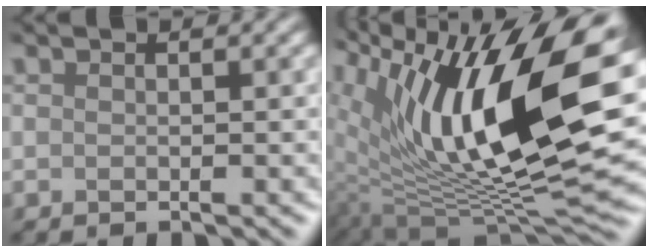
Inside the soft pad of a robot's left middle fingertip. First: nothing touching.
{"total": 14.6, "force": [4.4, 5.1, 12.9], "torque": [-0.264, -0.004, 0.101]}